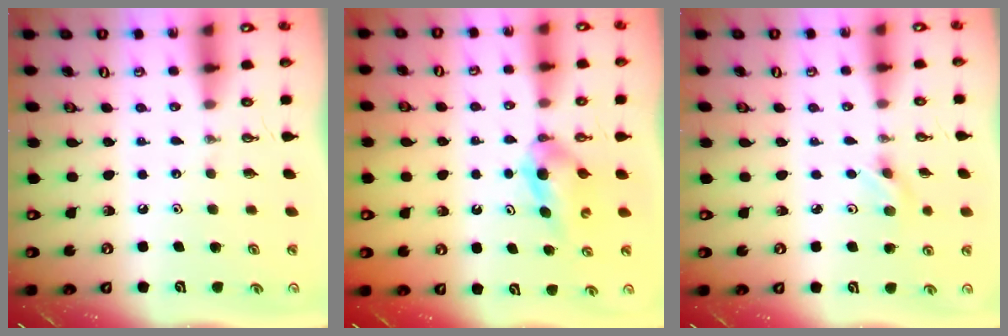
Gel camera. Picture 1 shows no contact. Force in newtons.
{"total": 4.3, "press": 4.2, "slide": 0.8}
{"total": 3.8, "press": 3.6, "slide": 1.4}